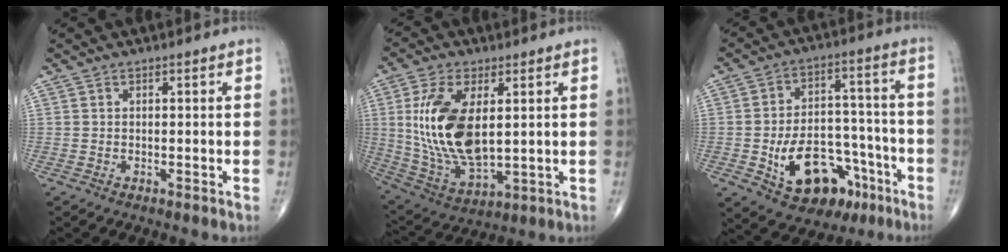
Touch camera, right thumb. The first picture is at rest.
{"total": 17.4, "force": [2.7, 8.7, 14.8], "torque": [-0.291, -0.018, 0.064]}
{"total": 17.6, "force": [-7.5, 10.9, 11.6], "torque": [-0.148, 0.053, -0.101]}